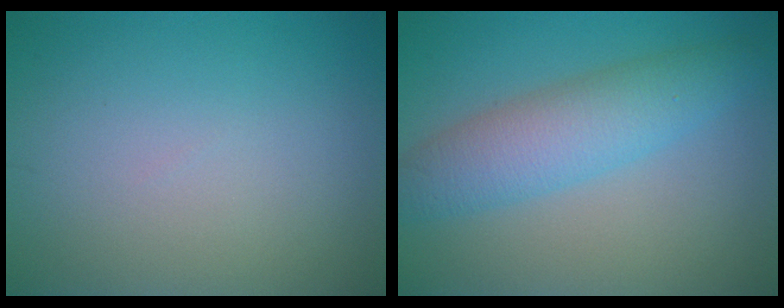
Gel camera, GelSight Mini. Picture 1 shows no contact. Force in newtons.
{"total": 5.3, "press": 5.3, "slide": 0.2}